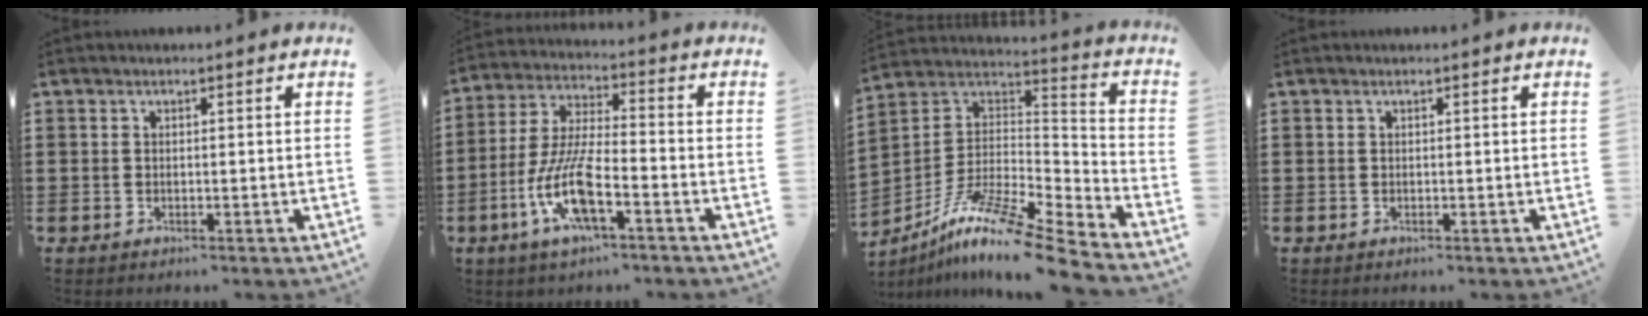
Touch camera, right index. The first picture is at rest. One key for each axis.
{"total": 10.5, "fx": -4.6, "fy": 2.7, "fz": 9.0, "tx": -0.207, "ty": -0.009, "tz": -0.092}
{"total": 12.4, "fx": -9.7, "fy": 0.7, "fz": 7.7, "tx": -0.140, "ty": 0.011, "tz": -0.188}
{"total": 0.0}